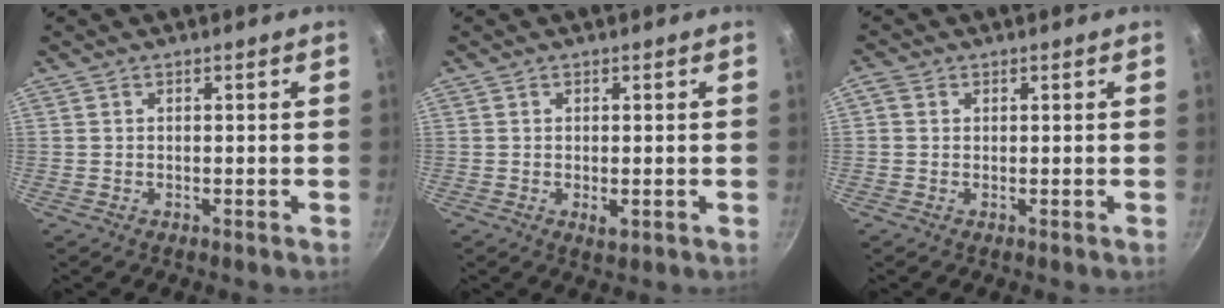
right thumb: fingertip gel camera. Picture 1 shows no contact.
{"total": 2.0, "force": [-0.5, 0.9, 1.8], "torque": [-0.032, -0.005, -0.008]}
{"total": 1.4, "force": [0.1, 1.3, 0.6], "torque": [-0.013, 0.005, -0.002]}